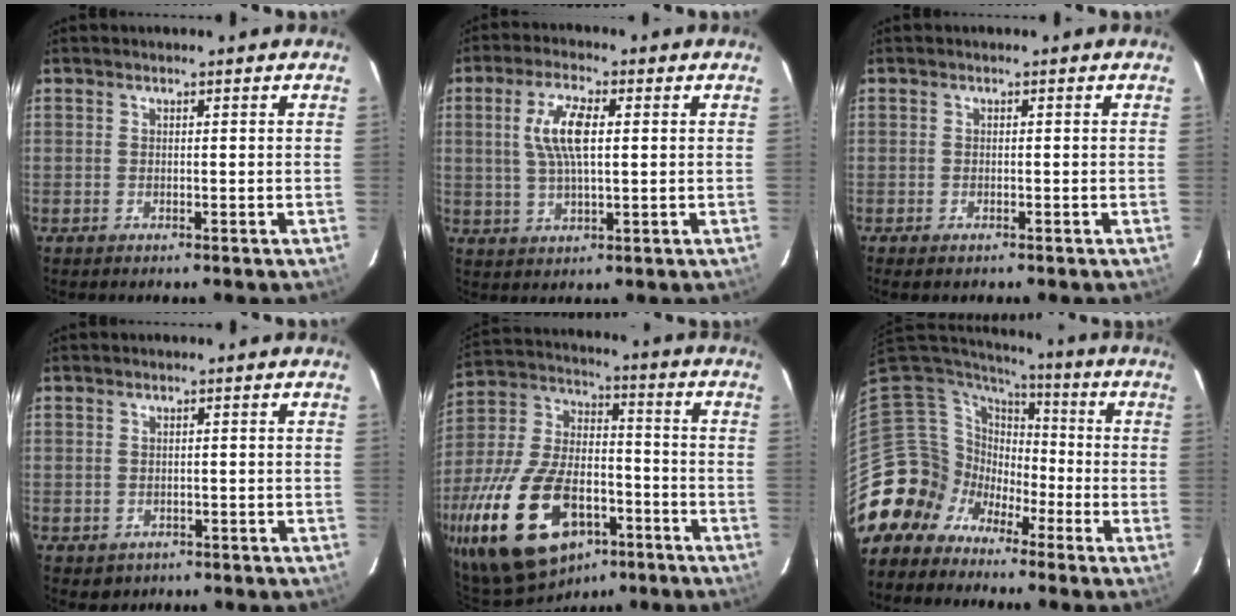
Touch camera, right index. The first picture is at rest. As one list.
[{"total": 7.9, "force": [1.6, 2.7, 7.2], "torque": [-0.144, 0.007, 0.032]}, {"total": 1.7, "force": [-1.3, 0.6, 0.8], "torque": [-0.017, -0.008, -0.021]}, {"total": 2.0, "force": [-0.3, 1.9, 0.2], "torque": [-0.002, -0.002, 0.003]}, {"total": 26.3, "force": [-14.1, 14.3, 17.0], "torque": [-0.358, -0.010, -0.223]}, {"total": 10.9, "force": [-5.8, 9.1, 0.9], "torque": [-0.045, 0.036, -0.122]}]